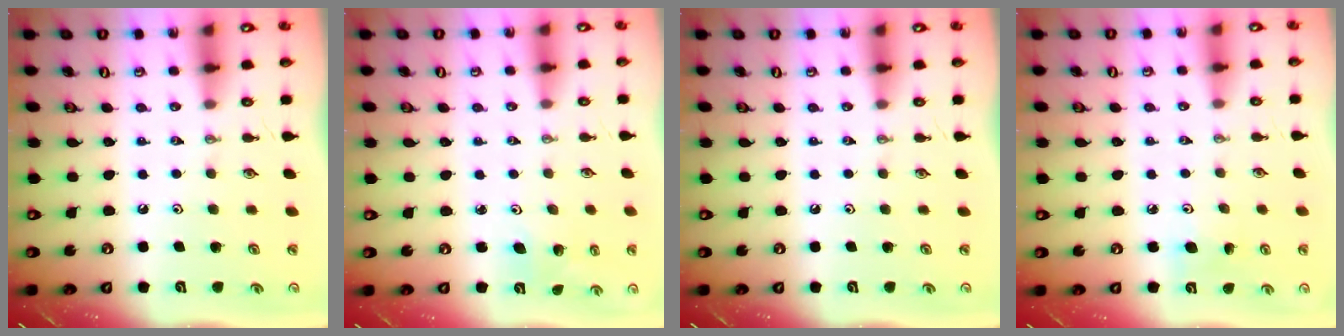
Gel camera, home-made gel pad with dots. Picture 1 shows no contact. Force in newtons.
{"total": 3.4, "press": 2.8, "slide": 2.1}
{"total": 0.0}
{"total": 7.1, "press": 7.0, "slide": 0.7}